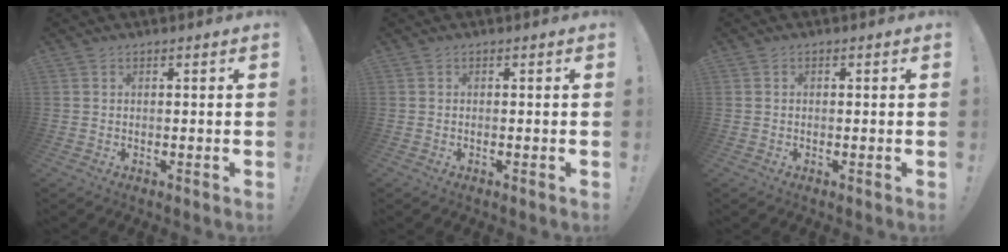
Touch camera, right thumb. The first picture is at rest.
{"total": 0.0}
{"total": 0.7, "force": [-0.4, 0.3, 0.4], "torque": [-0.011, 0.003, -0.007]}